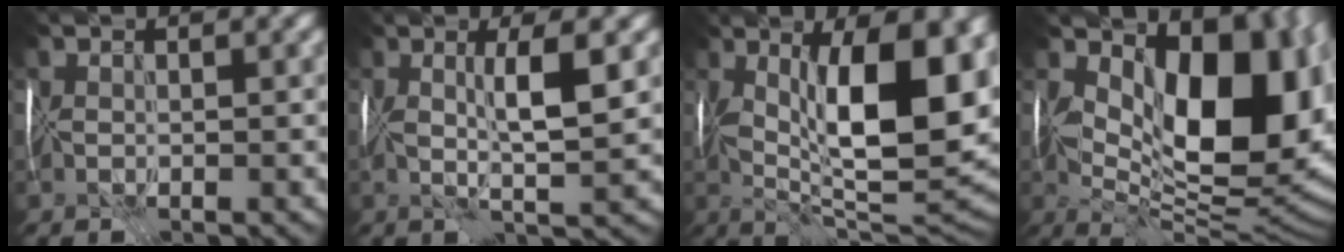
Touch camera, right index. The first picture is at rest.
{"total": 4.7, "force": [0.9, 0.7, 4.6], "torque": [-0.078, 0.003, 0.014]}
{"total": 15.3, "force": [2.3, 5.4, 14.1], "torque": [-0.208, 0.001, 0.031]}
{"total": 16.9, "force": [3.4, 9.0, 13.9], "torque": [-0.160, -0.001, 0.064]}